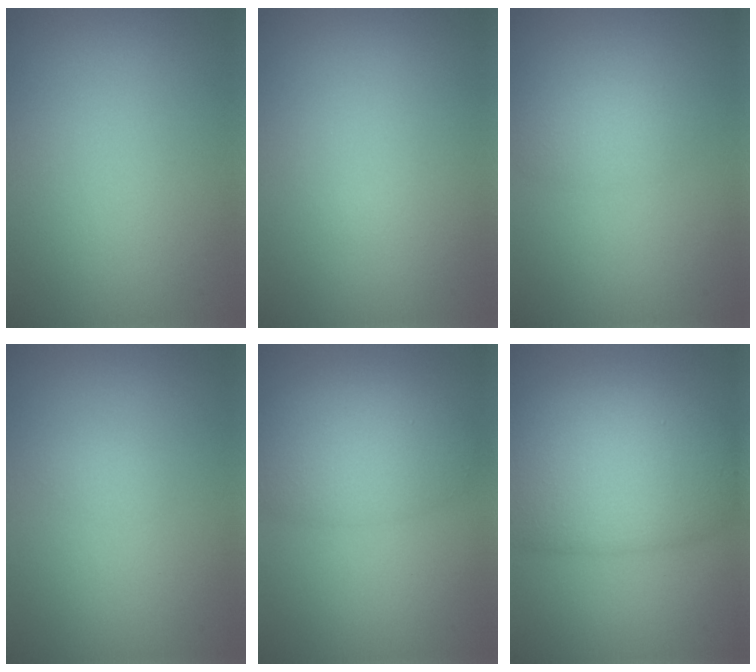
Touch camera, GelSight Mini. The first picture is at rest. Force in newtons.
{"total": 0.0}
{"total": 1.9, "press": 1.9, "slide": 0.1}
{"total": 0.6, "press": 0.6, "slide": 0.0}
{"total": 5.1, "press": 5.1, "slide": 0.4}
{"total": 10.0, "press": 10.0, "slide": 0.5}